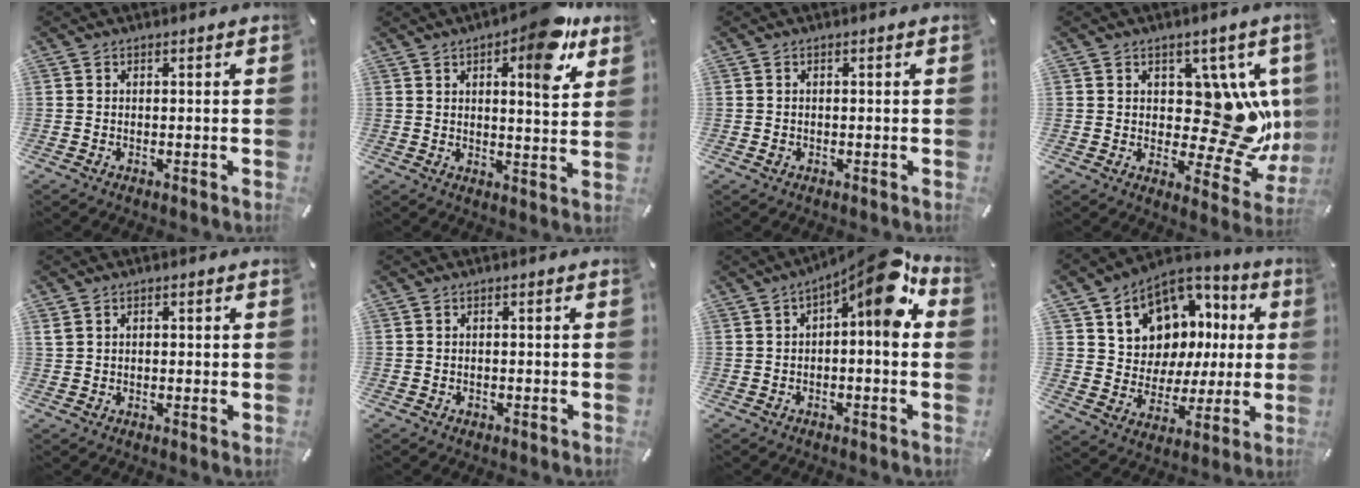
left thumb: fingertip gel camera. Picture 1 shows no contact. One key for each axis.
{"total": 12.0, "fx": 7.0, "fy": 3.7, "fz": 9.1, "tx": -0.116, "ty": -0.040, "tz": 0.109}
{"total": 0.6, "fx": -0.1, "fy": 0.4, "fz": 0.3, "tx": -0.006, "ty": 0.002, "tz": -0.003}
{"total": 16.2, "fx": 3.0, "fy": 10.0, "fz": 12.4, "tx": -0.148, "ty": -0.041, "tz": 0.063}
{"total": 1.7, "fx": 0.4, "fy": 1.1, "fz": 1.3, "tx": -0.026, "ty": 0.004, "tz": 0.006}
{"total": 0.5, "fx": -0.1, "fy": 0.4, "fz": 0.3, "tx": -0.005, "ty": 0.002, "tz": -0.004}
{"total": 11.4, "fx": 3.6, "fy": 2.9, "fz": 10.4, "tx": -0.140, "ty": -0.032, "tz": 0.052}
{"total": 11.4, "fx": 5.8, "fy": 9.4, "fz": 3.1, "tx": -0.069, "ty": -0.053, "tz": 0.117}